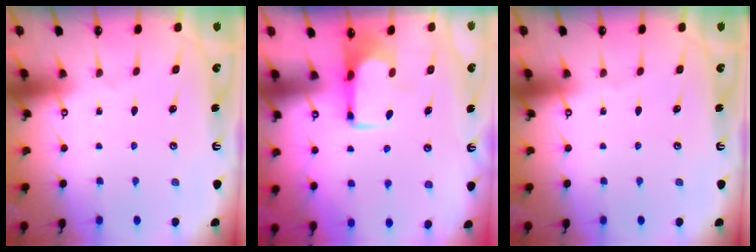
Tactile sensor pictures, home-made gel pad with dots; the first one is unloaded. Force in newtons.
{"total": 1.7, "press": 1.6, "slide": 0.4}
{"total": 0.0}